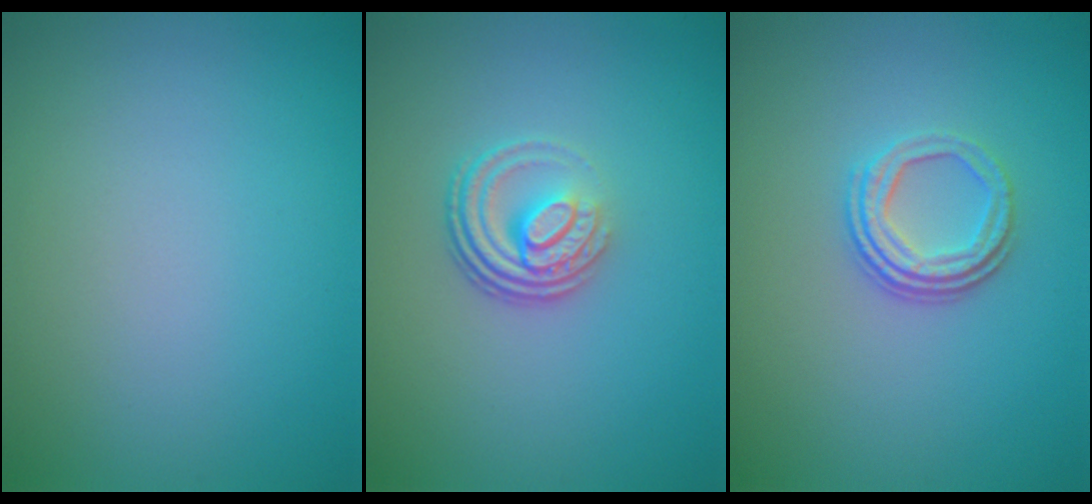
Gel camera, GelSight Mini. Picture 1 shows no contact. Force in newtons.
{"total": 3.9, "press": 2.6, "slide": 2.9}
{"total": 3.2, "press": 2.4, "slide": 2.1}